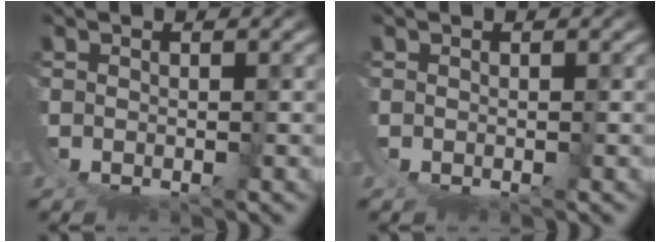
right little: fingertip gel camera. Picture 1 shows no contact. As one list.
[{"total": 0.0}]